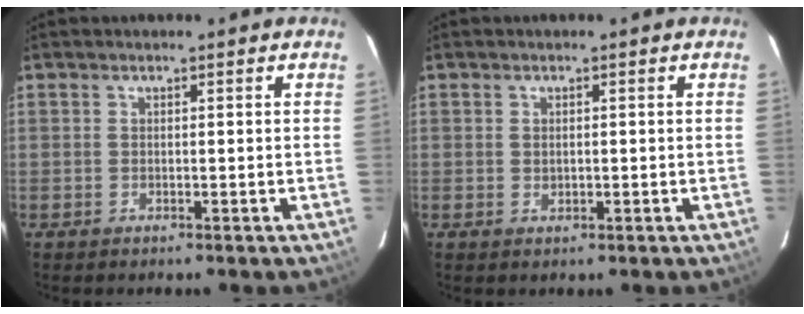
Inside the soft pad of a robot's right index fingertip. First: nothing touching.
{"total": 1.0, "force": [0.1, 0.8, 0.7], "torque": [-0.011, 0.002, 0.003]}